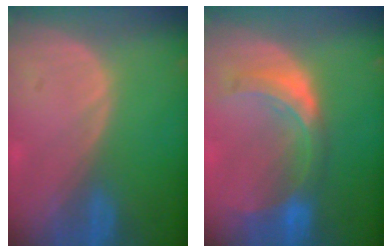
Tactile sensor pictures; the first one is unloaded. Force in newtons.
{"total": 8.1, "press": 7.2, "slide": 3.7}